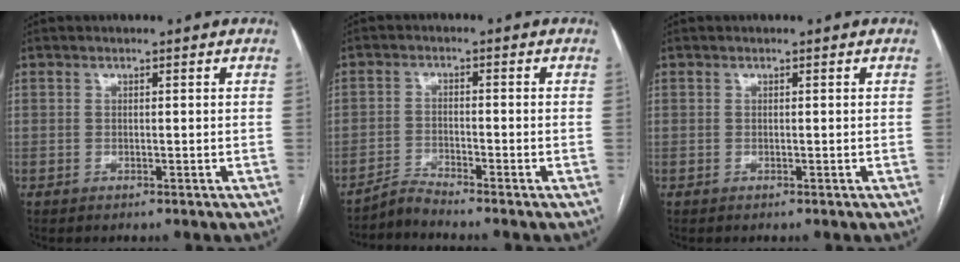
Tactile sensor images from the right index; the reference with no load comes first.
{"total": 2.9, "force": [-2.7, -1.0, -0.3], "torque": [0.004, -0.018, -0.053]}
{"total": 0.0}